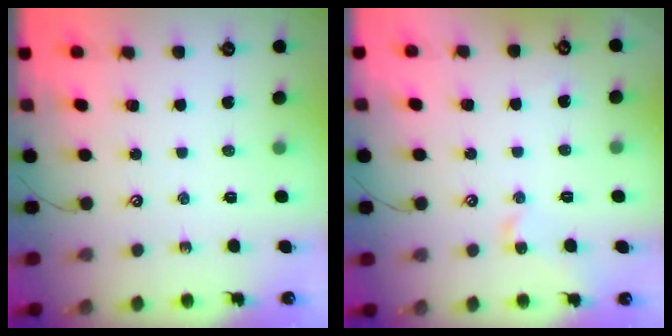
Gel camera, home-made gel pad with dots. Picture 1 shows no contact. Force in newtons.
{"total": 1.3, "press": 1.3, "slide": 0.1}